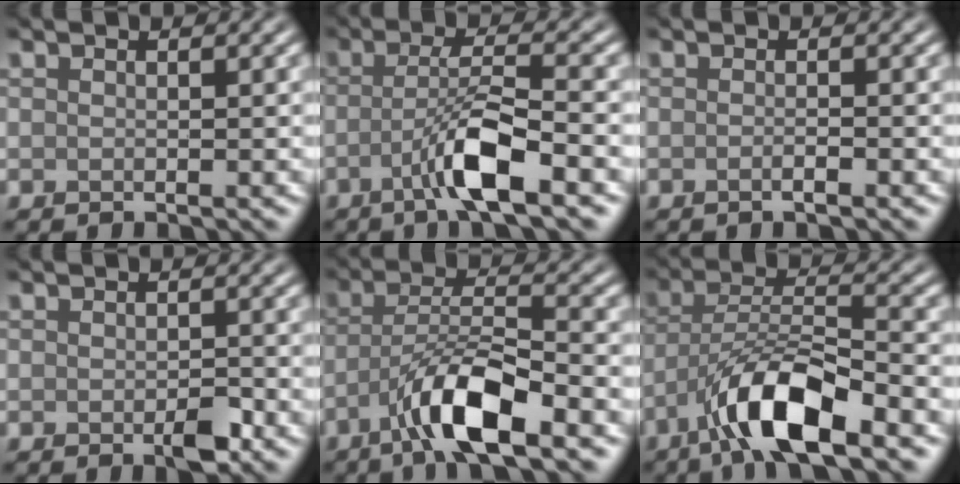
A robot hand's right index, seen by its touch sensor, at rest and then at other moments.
{"total": 5.3, "force": [-2.2, 0.7, 4.8], "torque": [-0.089, 0.010, -0.050]}
{"total": 1.1, "force": [-0.5, 0.3, 1.0], "torque": [-0.012, -0.002, -0.011]}
{"total": 1.8, "force": [-0.7, 0.8, 1.5], "torque": [-0.020, -0.002, -0.010]}
{"total": 7.2, "force": [-4.0, 1.6, 5.7], "torque": [-0.109, 0.008, -0.078]}
{"total": 8.2, "force": [-4.9, 2.0, 6.3], "torque": [-0.116, 0.010, -0.094]}